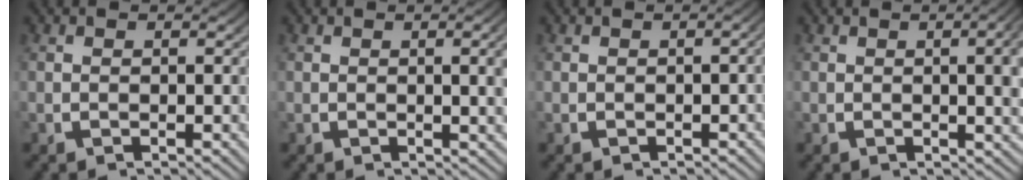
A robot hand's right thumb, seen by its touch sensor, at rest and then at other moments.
{"total": 2.4, "force": [0.2, 0.4, 2.3], "torque": [-0.024, 0.000, 0.005]}
{"total": 0.9, "force": [-0.5, 0.3, 0.8], "torque": [-0.011, 0.001, -0.006]}
{"total": 5.3, "force": [0.5, 1.8, 4.9], "torque": [-0.043, 0.007, 0.005]}